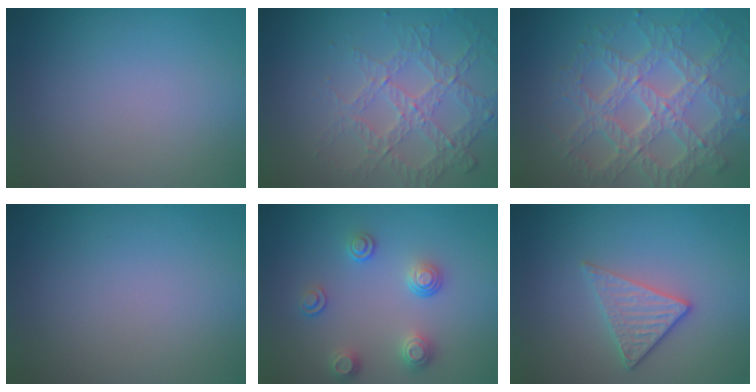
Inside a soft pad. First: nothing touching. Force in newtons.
{"total": 3.8, "press": 3.3, "slide": 1.9}
{"total": 7.8, "press": 5.6, "slide": 5.5}
{"total": 0.0}
{"total": 2.9, "press": 2.6, "slide": 1.4}
{"total": 3.0, "press": 2.6, "slide": 1.6}